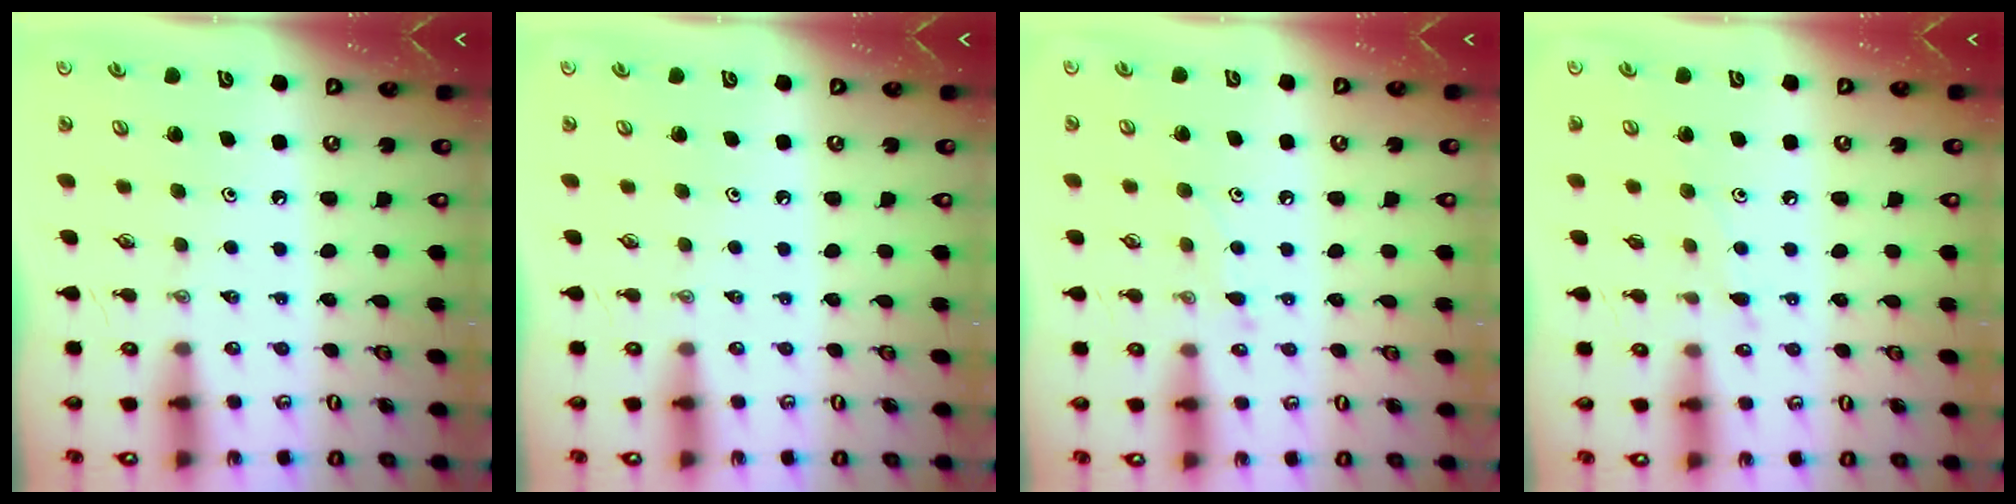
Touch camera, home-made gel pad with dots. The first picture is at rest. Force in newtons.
{"total": 0.0}
{"total": 7.7, "press": 7.6, "slide": 0.7}
{"total": 7.3, "press": 7.3, "slide": 0.6}